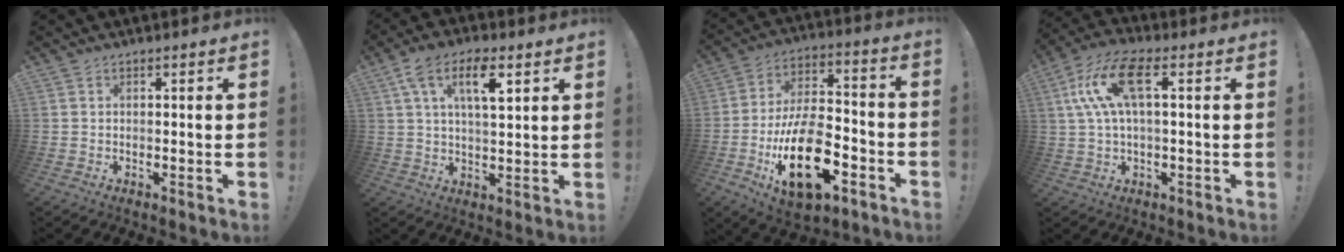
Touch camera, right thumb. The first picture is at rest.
{"total": 10.3, "force": [4.4, 4.4, 8.2], "torque": [-0.138, 0.000, 0.076]}
{"total": 23.4, "force": [-9.2, 11.9, 18.0], "torque": [-0.324, 0.053, -0.145]}
{"total": 12.8, "force": [3.0, 5.2, 11.3], "torque": [-0.229, 0.009, 0.055]}